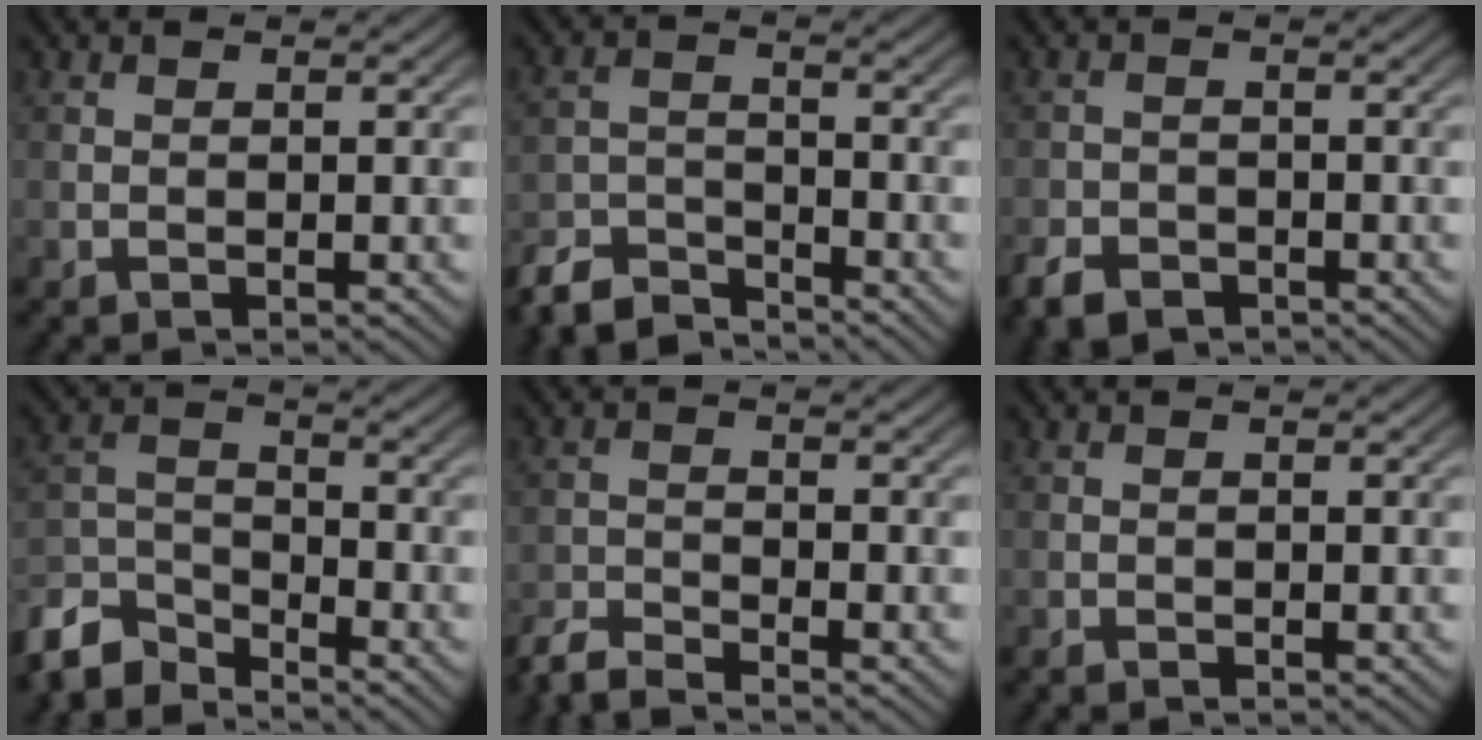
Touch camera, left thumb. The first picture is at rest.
{"total": 6.2, "force": [-5.7, 1.6, 1.8], "torque": [-0.034, -0.010, -0.119]}
{"total": 3.8, "force": [-2.7, 2.1, 1.6], "torque": [-0.032, -0.008, -0.058]}
{"total": 7.8, "force": [-6.6, 2.8, 2.9], "torque": [-0.066, -0.006, -0.148]}
{"total": 4.2, "force": [-3.9, 0.5, 1.4], "torque": [-0.029, -0.008, -0.086]}
{"total": 0.6, "force": [-0.6, 0.1, 0.2], "torque": [-0.002, -0.002, -0.011]}